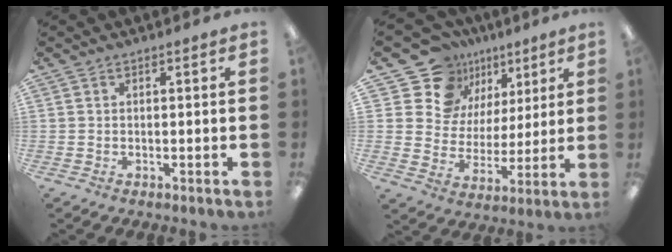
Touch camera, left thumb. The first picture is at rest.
{"total": 16.5, "force": [10.6, 12.0, 4.0], "torque": [-0.078, -0.072, 0.205]}